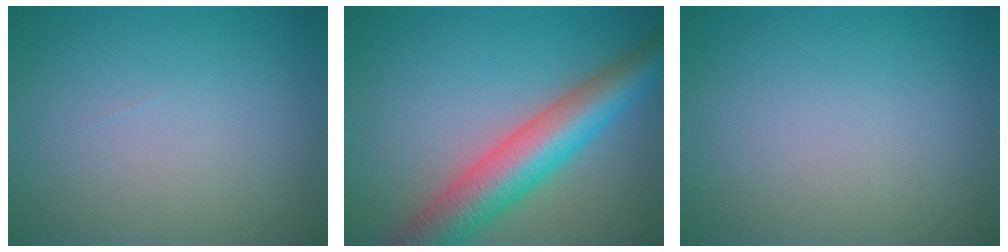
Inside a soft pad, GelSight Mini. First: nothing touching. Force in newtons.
{"total": 8.0, "press": 8.0, "slide": 0.3}
{"total": 0.0}